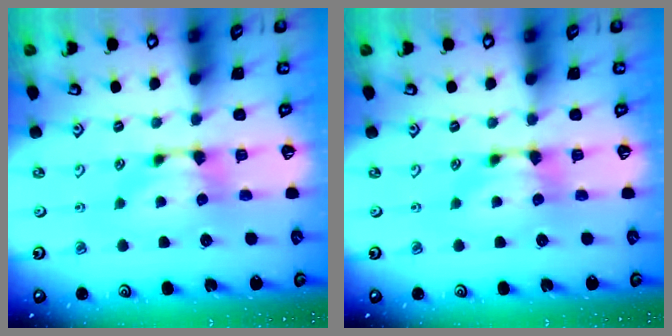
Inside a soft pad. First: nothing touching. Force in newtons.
{"total": 0.0}